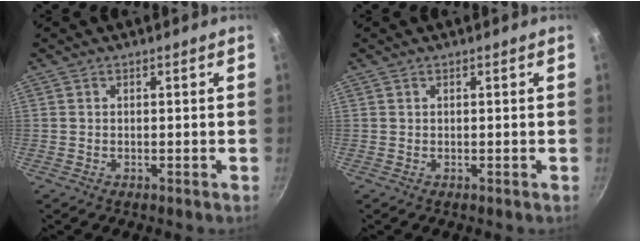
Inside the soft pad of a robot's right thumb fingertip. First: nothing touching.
{"total": 0.0}